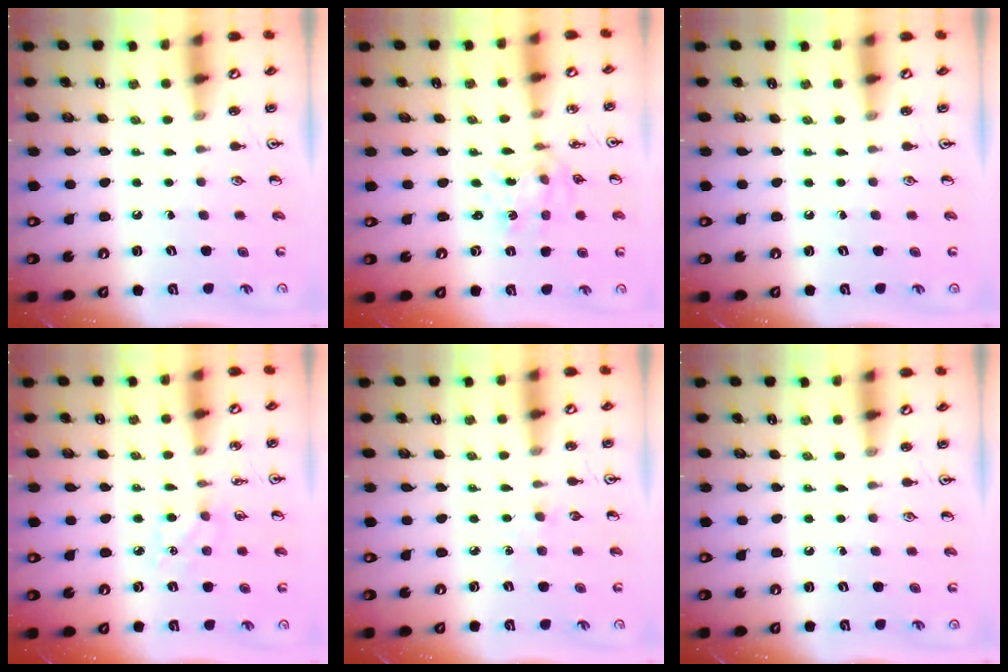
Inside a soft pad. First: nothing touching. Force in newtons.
{"total": 1.5, "press": 1.4, "slide": 0.5}
{"total": 0.0}
{"total": 7.2, "press": 7.1, "slide": 1.1}
{"total": 2.6, "press": 2.5, "slide": 0.3}
{"total": 0.0}